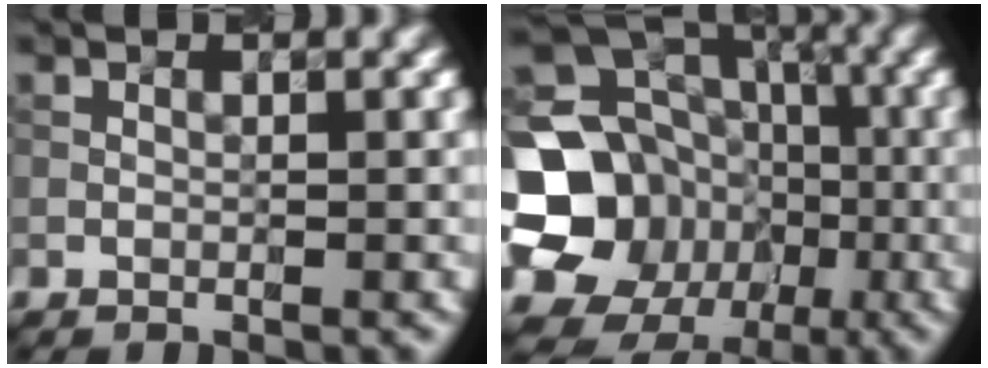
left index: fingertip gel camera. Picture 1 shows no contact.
{"total": 17.5, "force": [-4.1, 15.5, 6.9], "torque": [-0.153, -0.014, -0.089]}